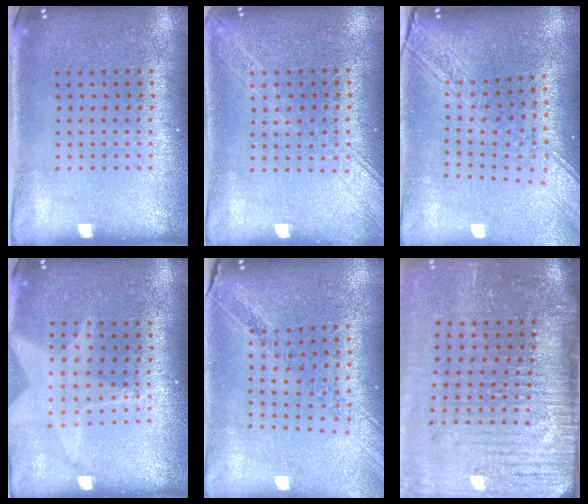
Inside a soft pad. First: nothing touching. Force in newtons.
{"total": 1.6, "press": 1.6, "slide": 0.3}
{"total": 2.8, "press": 2.2, "slide": 1.7}
{"total": 1.3, "press": 1.3, "slide": 0.1}
{"total": 1.1, "press": 1.1, "slide": 0.1}
{"total": 5.1, "press": 4.3, "slide": 2.8}